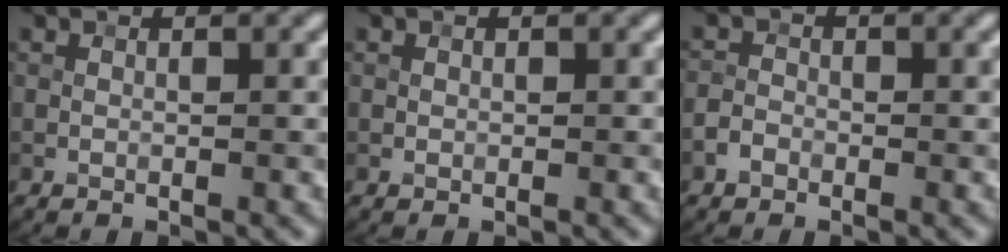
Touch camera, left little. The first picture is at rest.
{"total": 0.0}
{"total": 1.6, "force": [-0.9, 1.1, 0.6], "torque": [-0.007, 0.005, -0.023]}